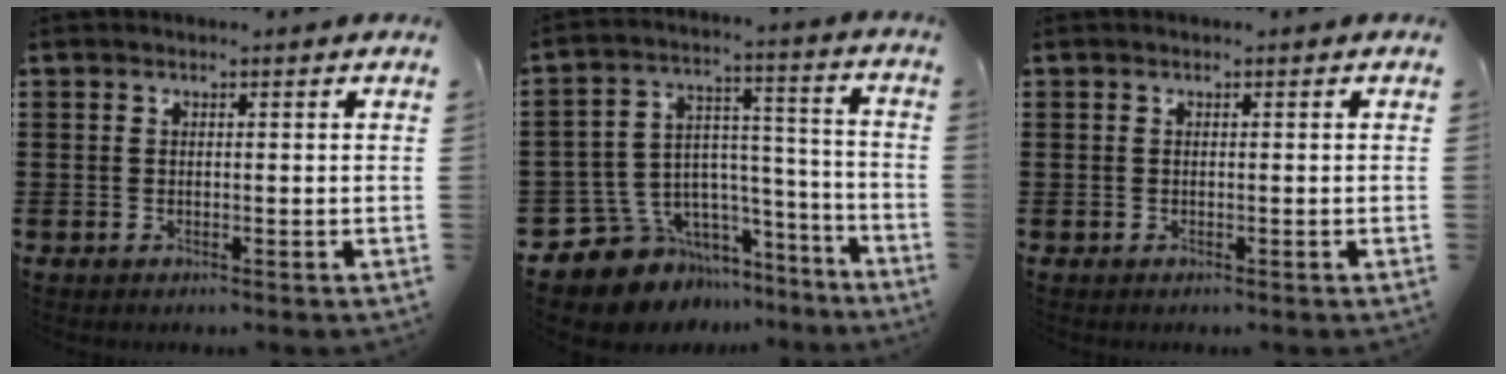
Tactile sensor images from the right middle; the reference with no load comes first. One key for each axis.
{"total": 9.7, "fx": -7.7, "fy": 5.8, "fz": 1.3, "tx": -0.054, "ty": 0.004, "tz": -0.142}
{"total": 0.0}